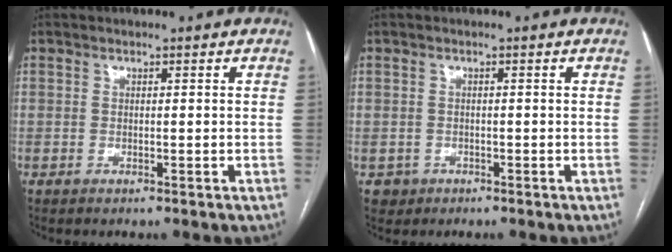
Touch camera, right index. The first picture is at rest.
{"total": 2.1, "force": [-0.8, 1.9, -0.1], "torque": [0.004, 0.010, -0.010]}